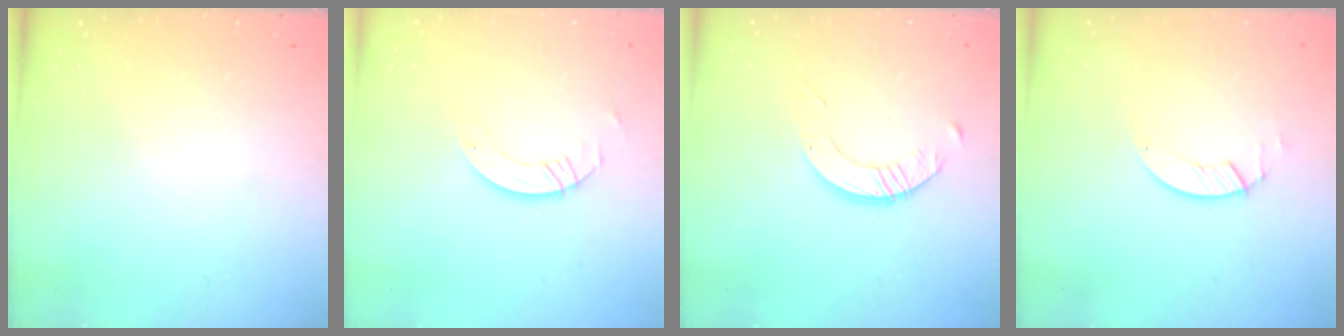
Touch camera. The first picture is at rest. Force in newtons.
{"total": 3.7, "press": 3.6, "slide": 0.4}
{"total": 4.0, "press": 4.0, "slide": 0.1}
{"total": 1.3, "press": 1.3, "slide": 0.2}